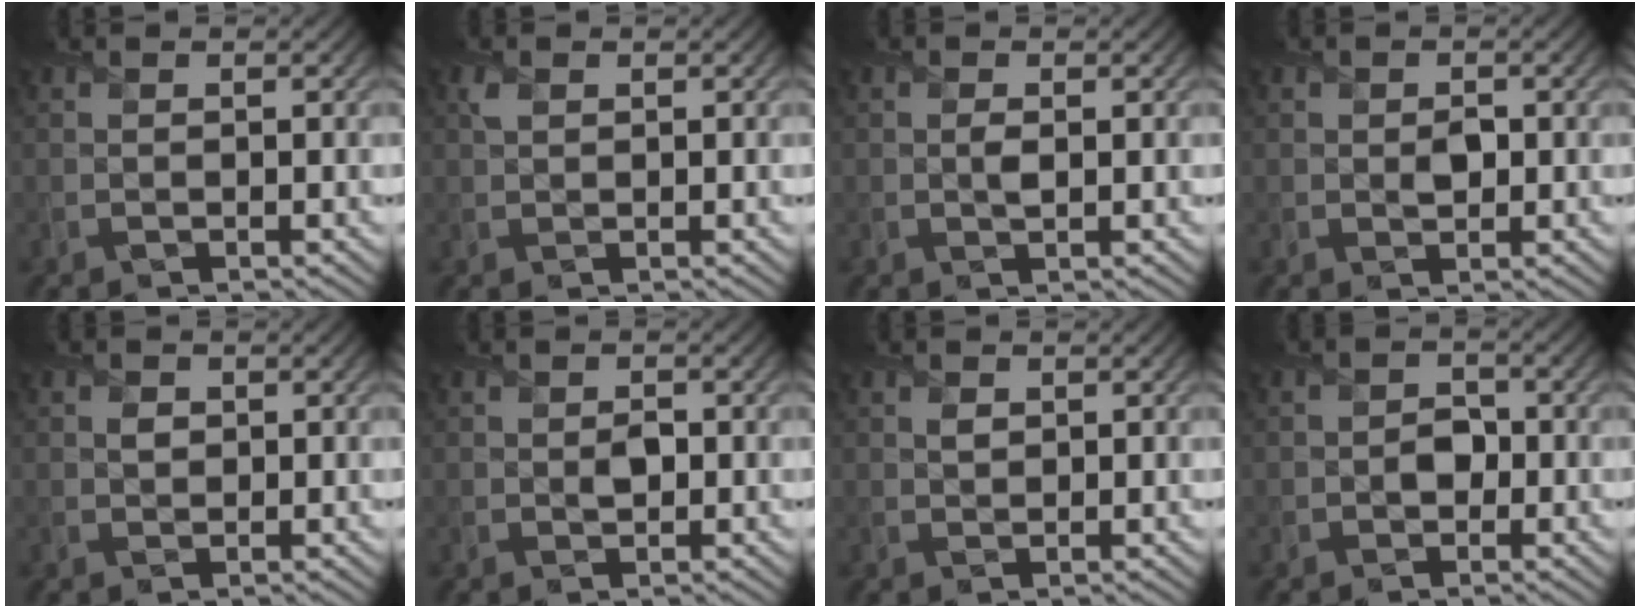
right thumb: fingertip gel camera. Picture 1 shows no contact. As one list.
[{"total": 0.9, "force": [0.6, 0.5, 0.4], "torque": [-0.014, 0.003, 0.009]}, {"total": 0.9, "force": [0.1, 0.4, 0.8], "torque": [-0.018, -0.002, 0.002]}, {"total": 1.5, "force": [0.0, 1.2, 1.0], "torque": [-0.018, -0.006, 0.001]}, {"total": 1.2, "force": [0.3, 1.0, 0.5], "torque": [-0.009, -0.002, 0.004]}, {"total": 1.5, "force": [-0.1, 1.1, 0.9], "torque": [-0.017, -0.004, -0.002]}, {"total": 1.0, "force": [0.5, 0.8, 0.4], "torque": [-0.010, -0.003, 0.011]}, {"total": 2.2, "force": [-0.6, 1.8, 1.1], "torque": [-0.010, -0.002, -0.017]}]